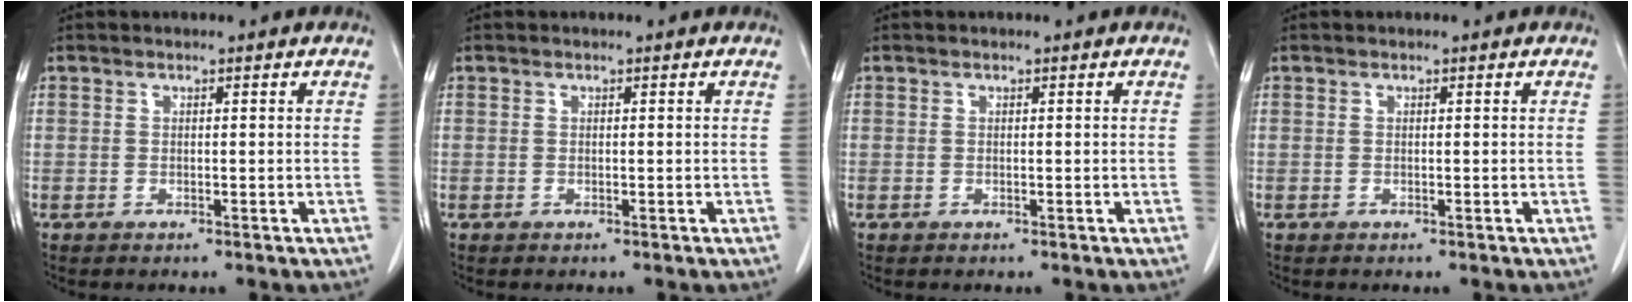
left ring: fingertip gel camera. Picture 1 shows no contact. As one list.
[{"total": 0.0}, {"total": 0.0}, {"total": 0.0}]